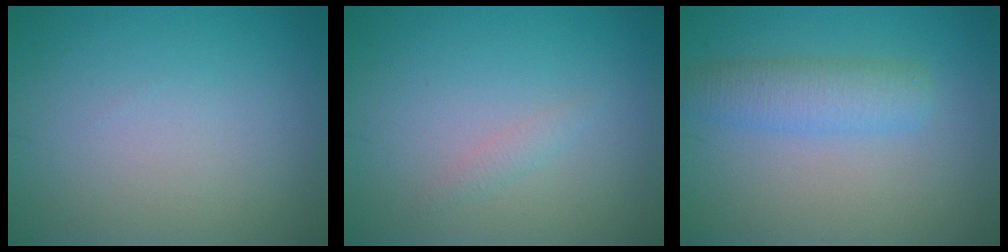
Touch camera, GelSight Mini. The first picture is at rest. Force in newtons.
{"total": 0.9, "press": 0.9, "slide": 0.1}
{"total": 3.5, "press": 3.5, "slide": 0.2}